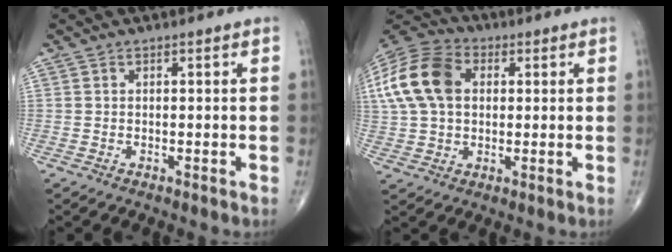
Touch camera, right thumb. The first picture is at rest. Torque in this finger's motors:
{"motor_torque": [-0.13, 0.71, 0.46, 0.05, 0.42]}